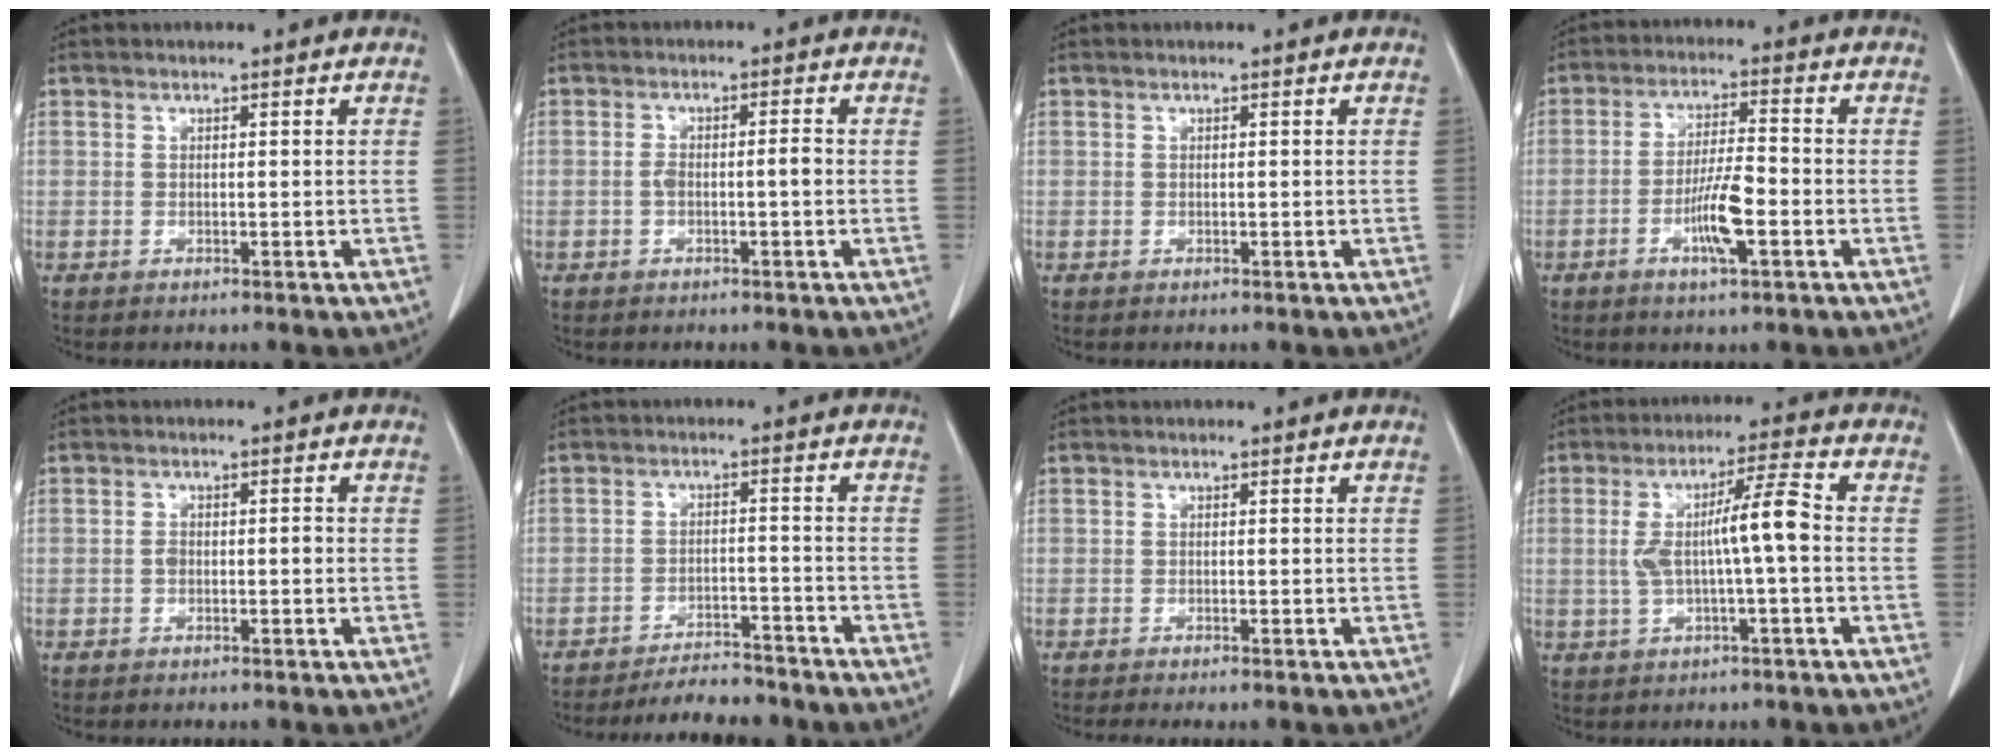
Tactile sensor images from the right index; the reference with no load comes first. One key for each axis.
{"total": 3.0, "fx": -0.6, "fy": 0.7, "fz": 2.9, "tx": -0.055, "ty": 0.008, "tz": -0.007}
{"total": 0.0}
{"total": 7.1, "fx": -2.5, "fy": 0.9, "fz": 6.6, "tx": -0.126, "ty": -0.002, "tz": -0.046}
{"total": 2.0, "fx": -0.4, "fy": 1.0, "fz": 1.7, "tx": -0.029, "ty": 0.007, "tz": -0.005}
{"total": 7.2, "fx": -6.8, "fy": 1.7, "fz": 1.7, "tx": -0.018, "ty": -0.004, "tz": -0.105}
{"total": 1.7, "fx": -1.3, "fy": 0.3, "fz": 1.0, "tx": -0.013, "ty": -0.004, "tz": -0.017}
{"total": 8.3, "fx": -0.2, "fy": 0.7, "fz": 8.3, "tx": -0.156, "ty": 0.021, "tz": -0.004}